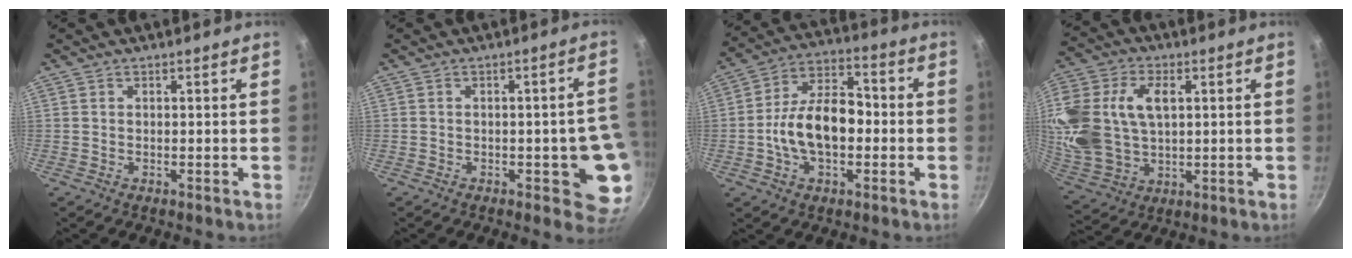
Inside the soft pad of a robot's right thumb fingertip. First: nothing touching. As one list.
[{"total": 9.0, "force": [-1.9, 3.5, 8.1], "torque": [-0.047, 0.011, -0.020]}, {"total": 14.3, "force": [-2.0, 8.8, 11.1], "torque": [-0.161, 0.041, -0.048]}, {"total": 22.2, "force": [4.7, 15.0, 15.7], "torque": [-0.353, 0.010, 0.094]}]